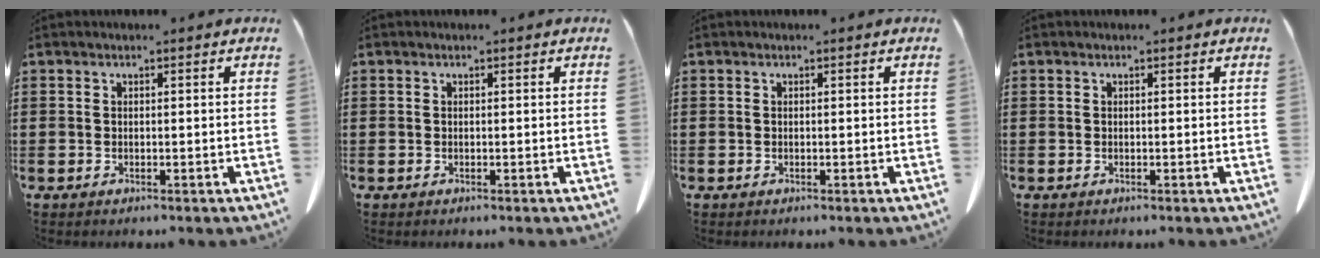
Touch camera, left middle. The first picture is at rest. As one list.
[{"total": 0.0}, {"total": 0.0}, {"total": 0.0}]